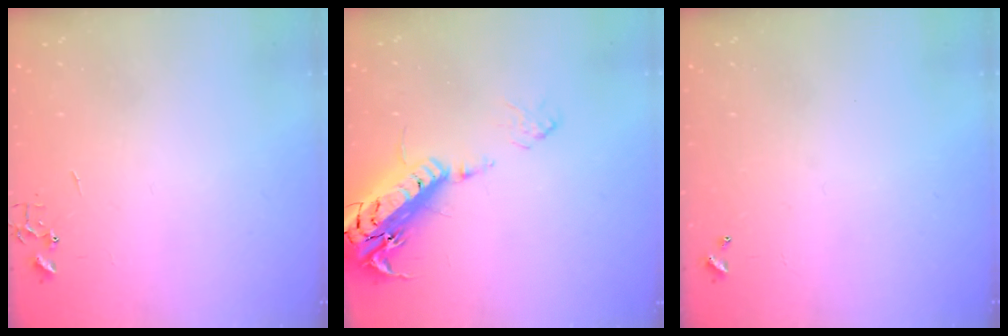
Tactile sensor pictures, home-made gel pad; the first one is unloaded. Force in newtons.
{"total": 22.4, "press": 22.0, "slide": 4.3}
{"total": 0.0}